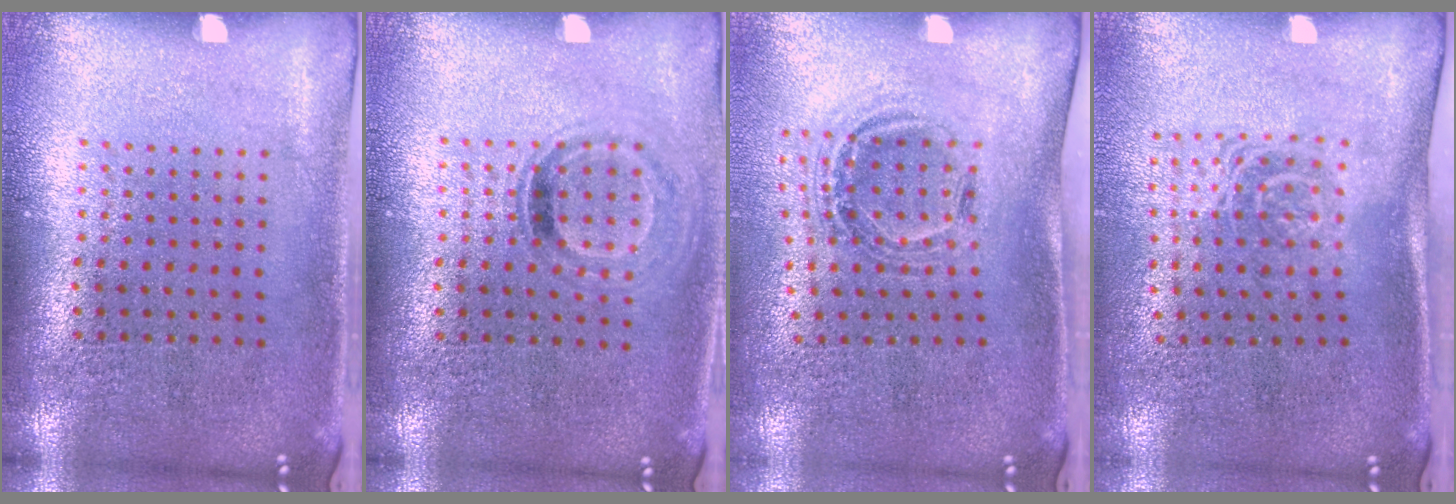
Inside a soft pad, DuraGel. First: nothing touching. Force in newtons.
{"total": 0.9, "press": 0.8, "slide": 0.5}
{"total": 1.1, "press": 1.0, "slide": 0.4}
{"total": 1.7, "press": 1.1, "slide": 1.3}